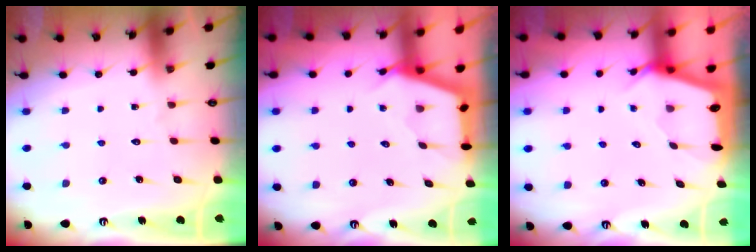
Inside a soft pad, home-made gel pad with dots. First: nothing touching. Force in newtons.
{"total": 3.0, "press": 2.9, "slide": 0.4}
{"total": 2.5, "press": 2.4, "slide": 0.3}